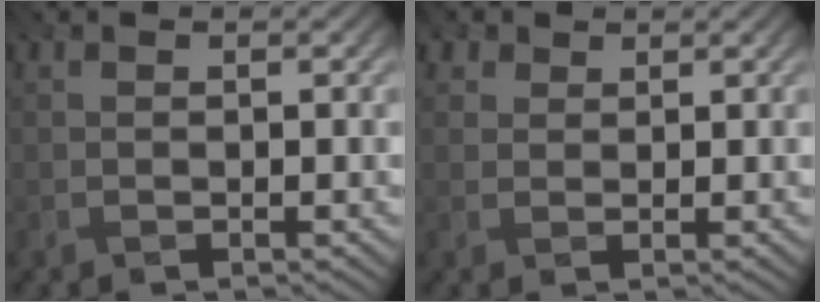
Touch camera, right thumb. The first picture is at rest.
{"total": 2.5, "force": [1.6, 1.9, 0.8], "torque": [-0.023, -0.001, 0.031]}